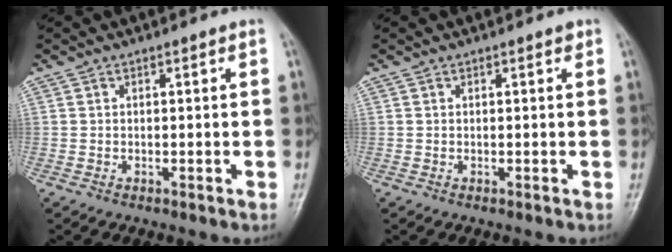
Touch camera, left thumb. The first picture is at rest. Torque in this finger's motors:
{"motor_torque": [0.09, -0.05, 0.15, 0.05, 0.00]}